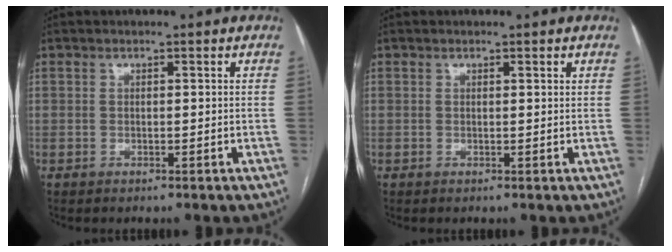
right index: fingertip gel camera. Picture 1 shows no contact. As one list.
[{"total": 0.5, "force": [0.4, 0.0, 0.3], "torque": [-0.005, 0.001, 0.004]}]